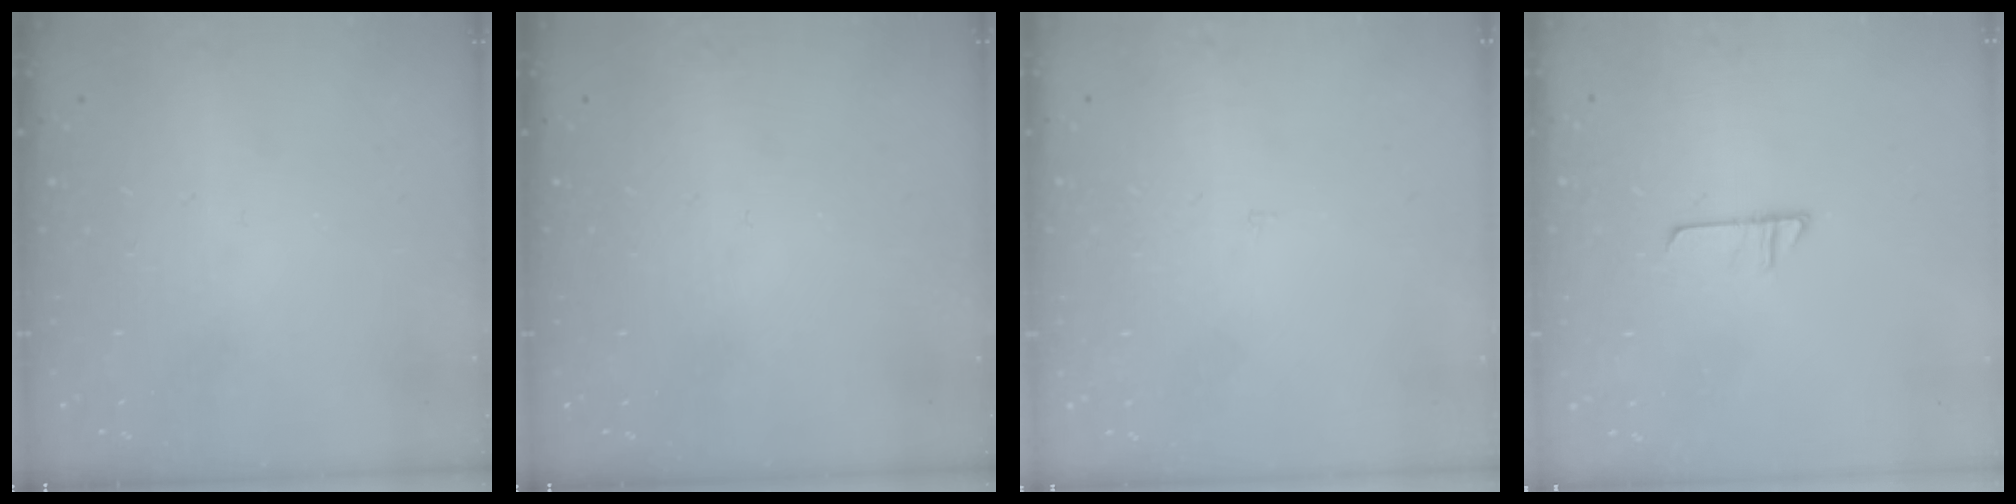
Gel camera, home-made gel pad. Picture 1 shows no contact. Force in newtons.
{"total": 0.0}
{"total": 1.8, "press": 1.8, "slide": 0.1}
{"total": 6.4, "press": 6.4, "slide": 0.3}